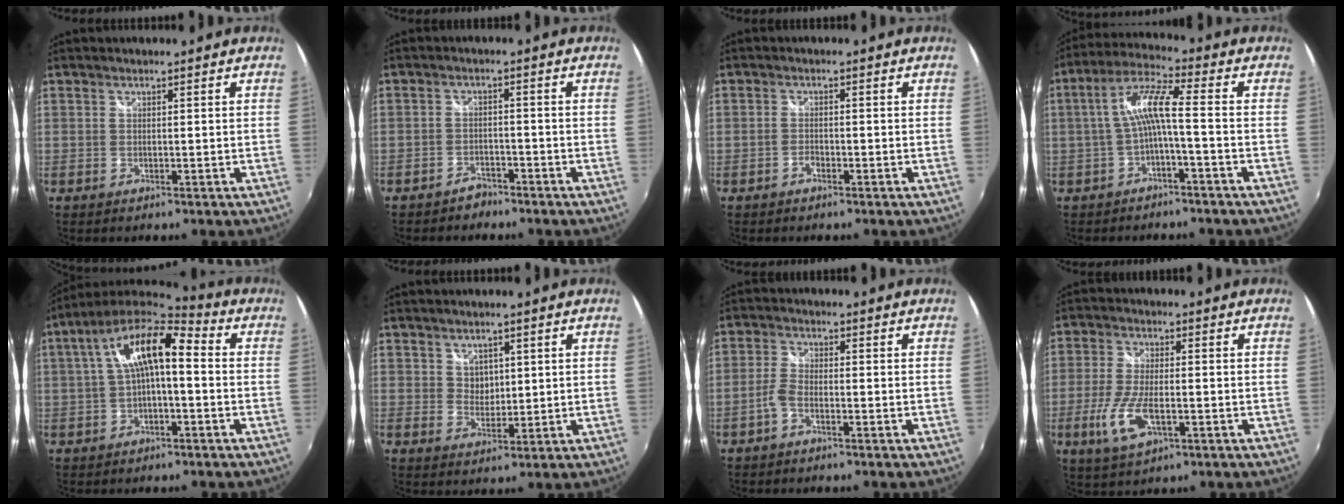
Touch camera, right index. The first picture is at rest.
{"total": 3.6, "force": [-3.1, 1.8, 0.3], "torque": [-0.018, 0.009, -0.050]}
{"total": 1.3, "force": [-1.0, 0.6, 0.6], "torque": [-0.014, 0.000, -0.019]}
{"total": 7.2, "force": [-1.8, 0.5, 7.0], "torque": [-0.161, 0.017, -0.029]}
{"total": 12.6, "force": [0.9, 4.4, 11.7], "torque": [-0.222, 0.030, 0.010]}
{"total": 2.6, "force": [1.3, 2.2, 0.6], "torque": [-0.004, 0.001, 0.024]}
{"total": 2.9, "force": [-1.7, 1.0, 2.1], "torque": [-0.056, 0.005, -0.037]}
{"total": 8.6, "force": [-2.9, 3.1, 7.5], "torque": [-0.166, -0.013, -0.056]}